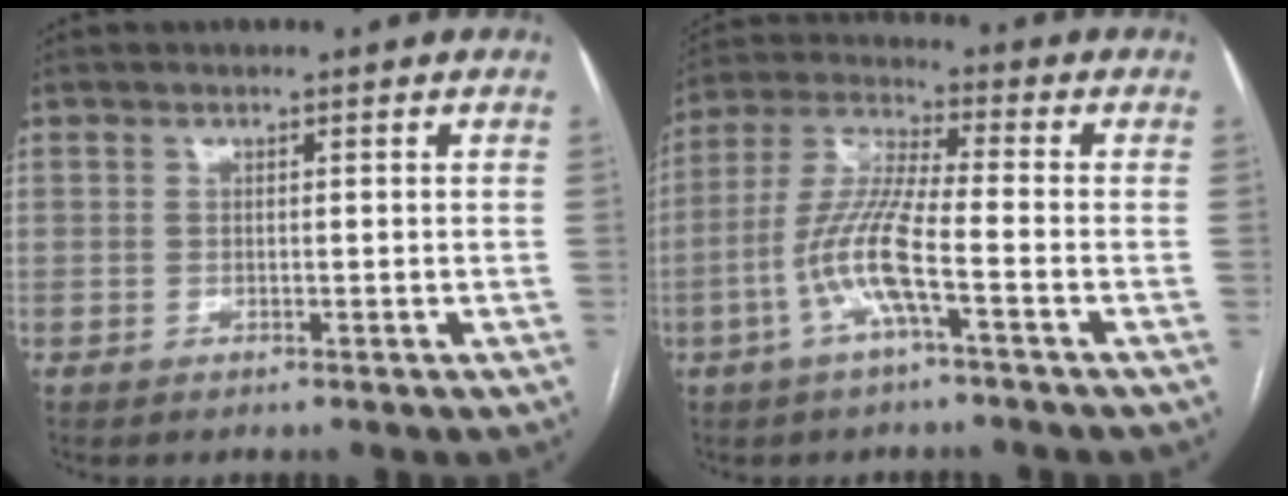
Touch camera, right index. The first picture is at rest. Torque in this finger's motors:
{"motor_torque": [1.38, -0.42, 0.62, 0.21]}